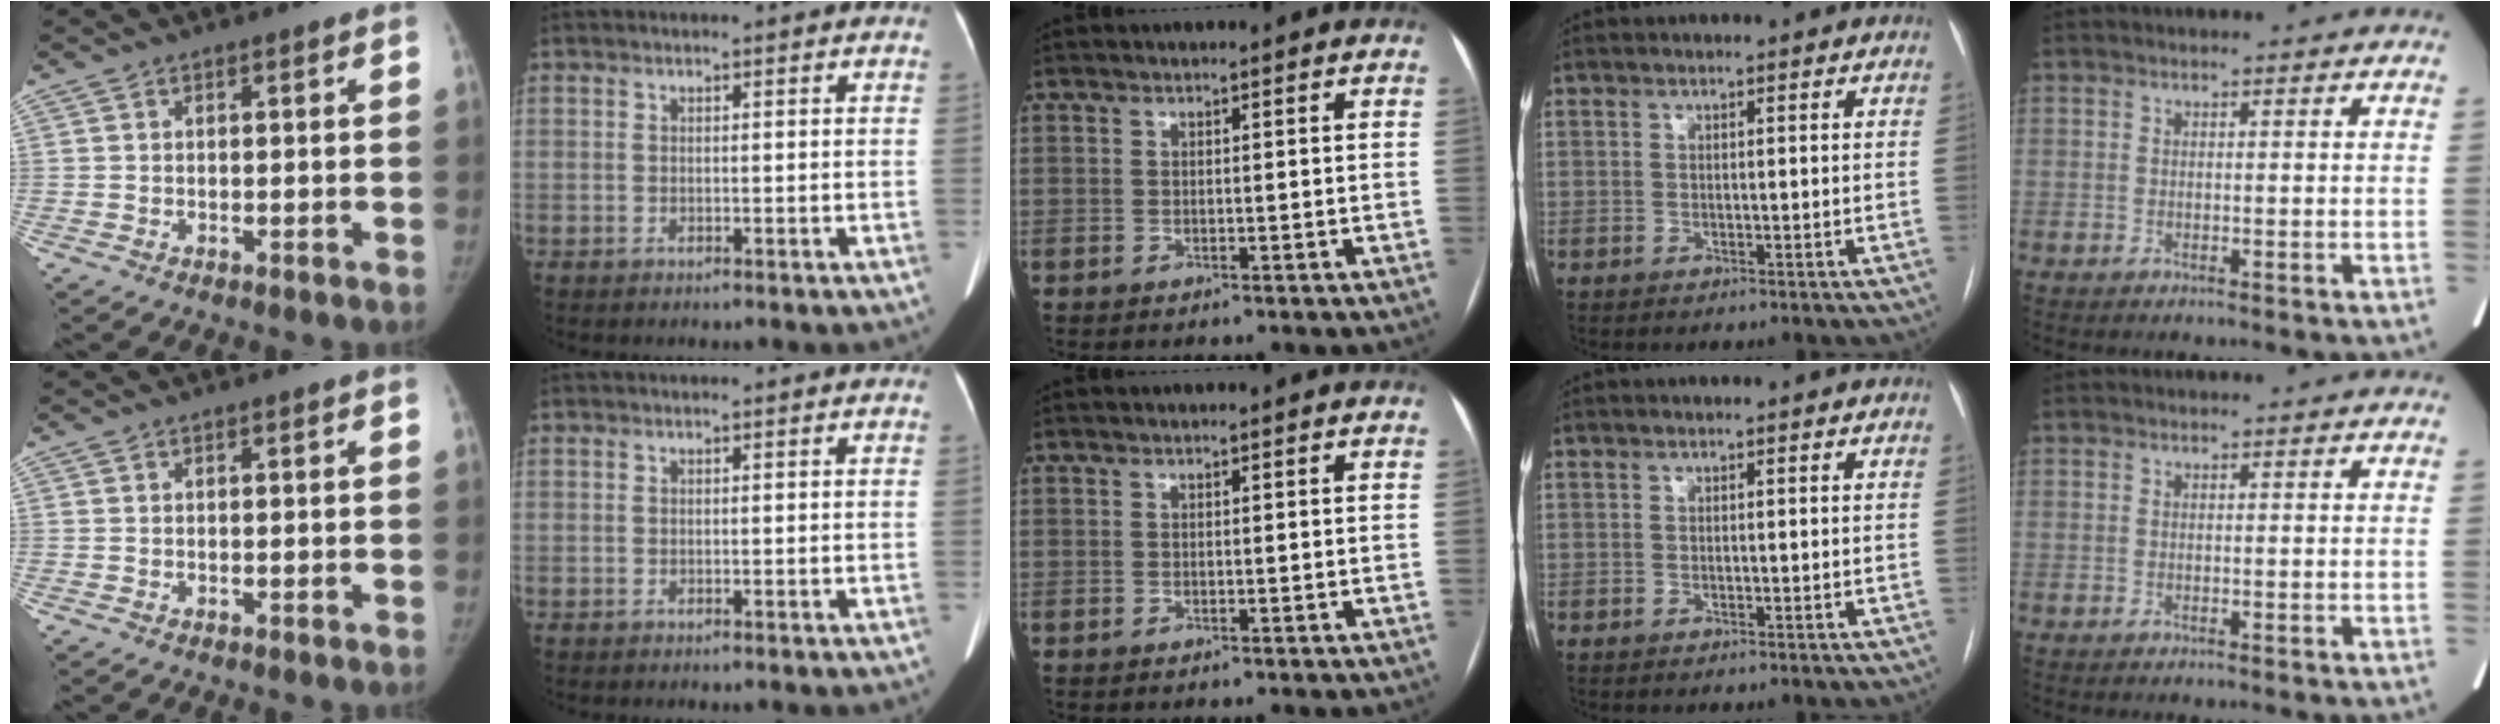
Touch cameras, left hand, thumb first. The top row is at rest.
{}